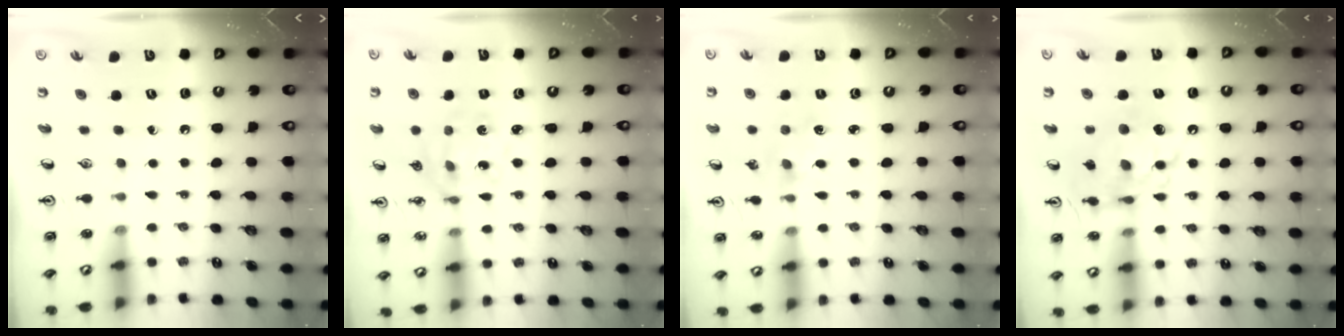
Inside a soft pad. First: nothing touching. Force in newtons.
{"total": 5.1, "press": 4.7, "slide": 1.9}
{"total": 2.1, "press": 2.0, "slide": 0.3}
{"total": 10.9, "press": 10.9, "slide": 1.1}